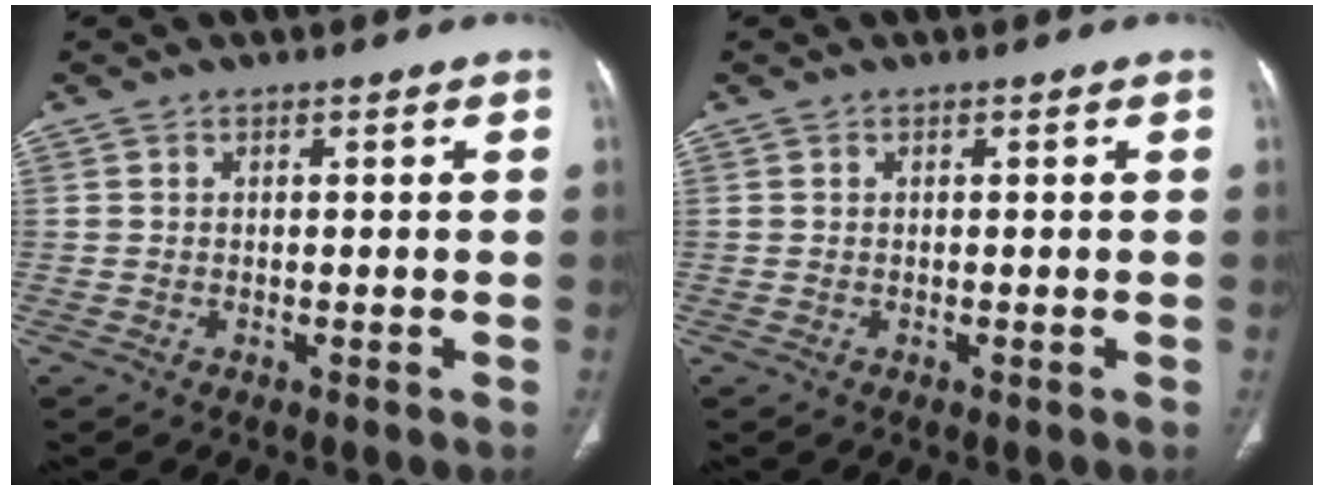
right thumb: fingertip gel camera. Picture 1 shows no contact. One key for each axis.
{"total": 0.0}